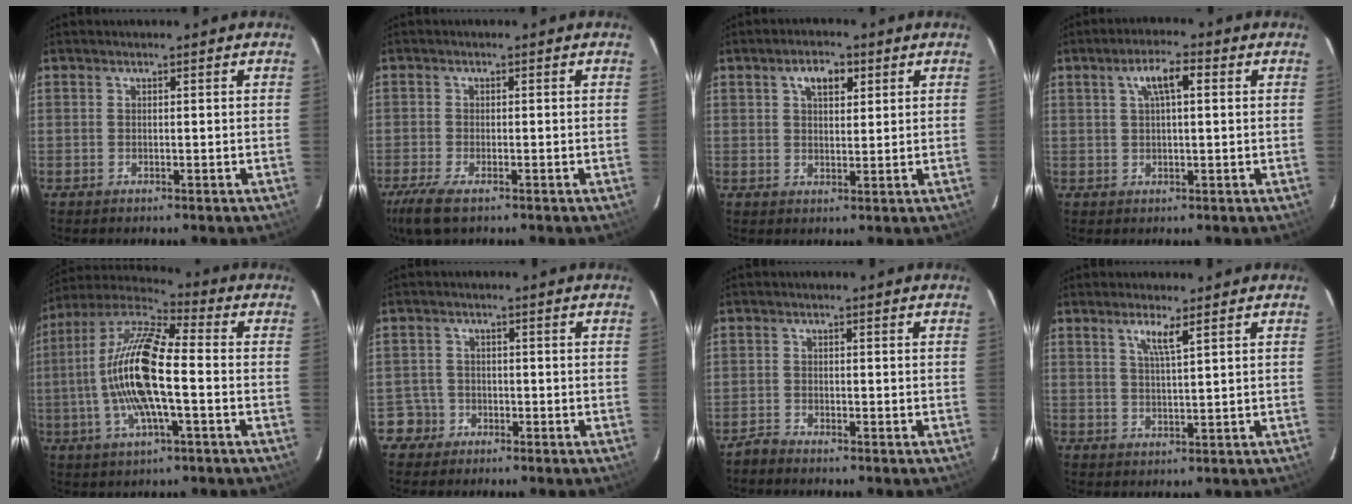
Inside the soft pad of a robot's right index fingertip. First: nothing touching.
{"total": 5.6, "force": [-3.7, 1.6, 3.8], "torque": [-0.096, -0.021, -0.072]}
{"total": 4.8, "force": [2.2, 2.6, 3.4], "torque": [-0.056, 0.014, 0.039]}
{"total": 5.3, "force": [1.8, 1.4, 4.8], "torque": [-0.089, 0.013, 0.035]}
{"total": 16.9, "force": [-2.2, 4.2, 16.2], "torque": [-0.314, 0.004, -0.053]}
{"total": 4.0, "force": [-1.8, 3.5, -0.5], "torque": [0.013, 0.026, -0.033]}
{"total": 1.9, "force": [-1.8, 0.3, 0.0], "torque": [-0.009, -0.002, -0.041]}
{"total": 3.5, "force": [2.0, -0.1, 2.8], "torque": [-0.054, -0.001, 0.038]}